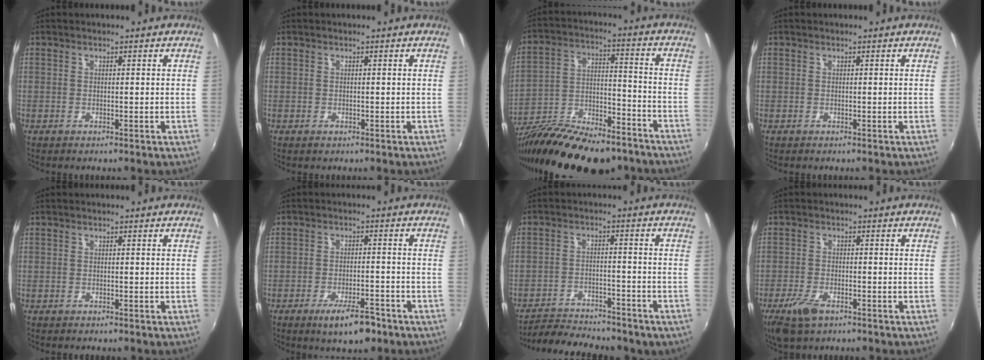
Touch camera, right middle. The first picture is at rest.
{"total": 0.0}
{"total": 23.9, "force": [-18.2, 8.4, 13.0], "torque": [-0.237, -0.013, -0.283]}
{"total": 0.0}
{"total": 0.7, "force": [-0.6, 0.3, 0.2], "torque": [-0.006, -0.002, -0.011]}
{"total": 7.3, "force": [-4.9, 2.1, 5.0], "torque": [-0.098, -0.009, -0.074]}
{"total": 13.0, "force": [-11.2, 4.0, 5.1], "torque": [-0.121, -0.013, -0.163]}
{"total": 6.2, "force": [-3.9, 2.7, 3.9], "torque": [-0.104, -0.016, -0.074]}